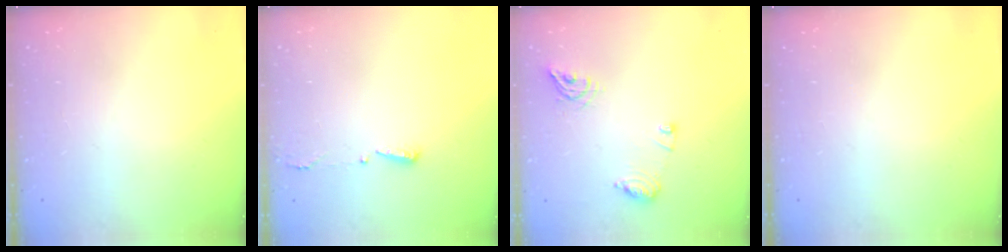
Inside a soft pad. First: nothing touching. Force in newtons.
{"total": 2.9, "press": 2.8, "slide": 0.6}
{"total": 9.0, "press": 9.0, "slide": 0.7}
{"total": 0.0}